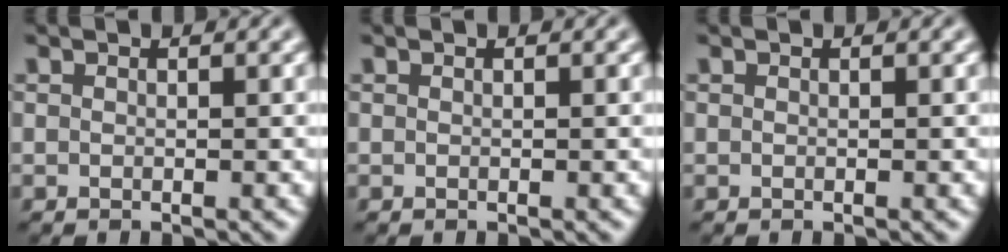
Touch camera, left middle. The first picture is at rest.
{"total": 0.0}
{"total": 0.0}